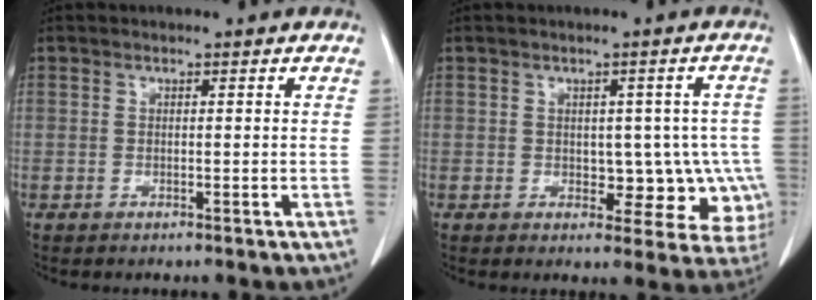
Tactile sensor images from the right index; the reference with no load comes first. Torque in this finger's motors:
{"motor_torque": [-0.07, 0.17, 0.14, 0.00]}